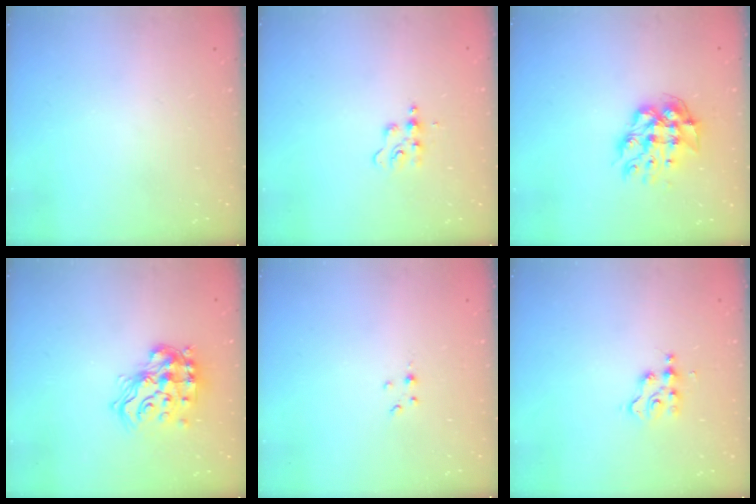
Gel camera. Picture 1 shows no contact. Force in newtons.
{"total": 4.7, "press": 4.6, "slide": 0.8}
{"total": 13.5, "press": 13.5, "slide": 1.4}
{"total": 16.0, "press": 15.8, "slide": 2.2}
{"total": 1.0, "press": 1.0, "slide": 0.1}
{"total": 2.7, "press": 2.6, "slide": 0.3}